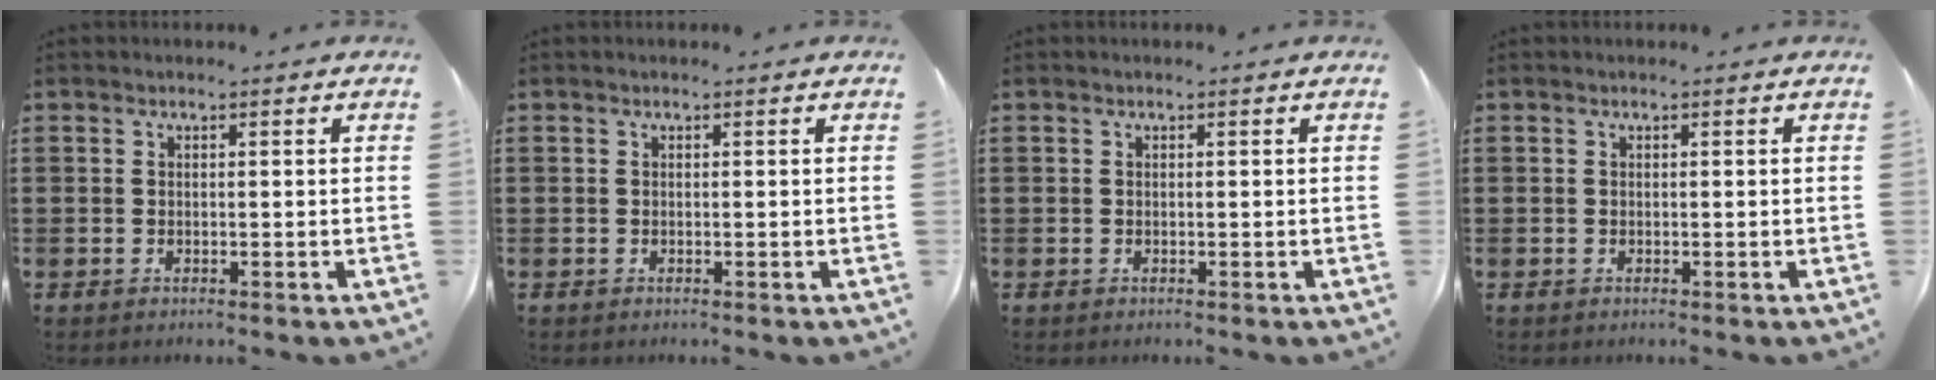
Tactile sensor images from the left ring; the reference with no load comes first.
{"total": 0.0}
{"total": 0.0}
{"total": 0.0}